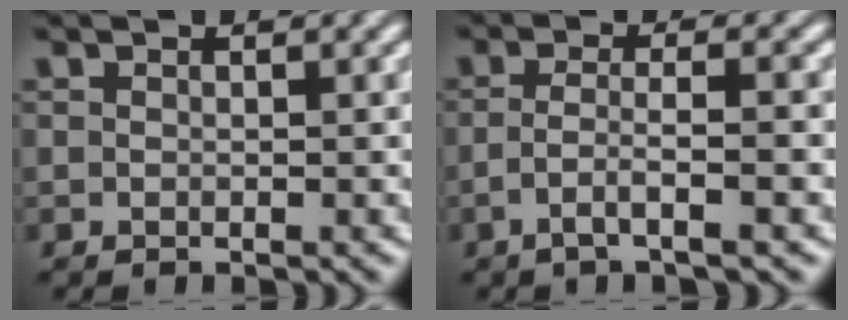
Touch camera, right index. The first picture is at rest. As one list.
[{"total": 2.9, "force": [-1.6, -0.7, 2.3], "torque": [-0.048, -0.015, -0.020]}]